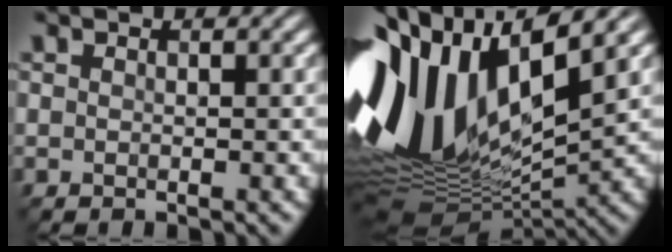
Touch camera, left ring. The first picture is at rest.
{"total": 15.8, "force": [3.3, 8.2, 13.1], "torque": [-0.291, 0.009, 0.053]}